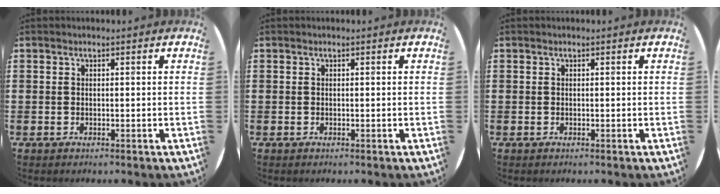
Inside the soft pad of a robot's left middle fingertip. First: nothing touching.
{"total": 0.0}
{"total": 0.0}